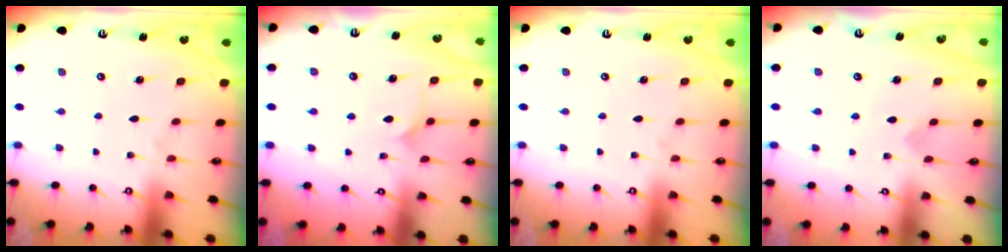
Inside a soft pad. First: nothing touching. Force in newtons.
{"total": 8.1, "press": 8.1, "slide": 0.1}
{"total": 0.0}
{"total": 2.4, "press": 2.4, "slide": 0.3}